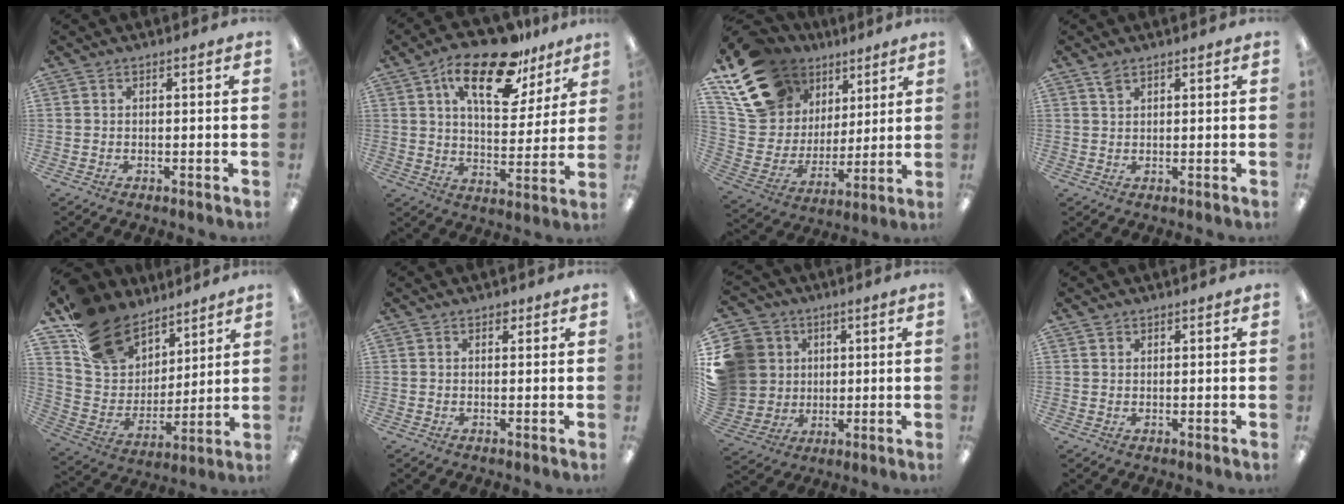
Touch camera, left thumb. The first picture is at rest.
{"total": 19.3, "force": [11.8, 8.4, 12.8], "torque": [-0.202, -0.050, 0.194]}
{"total": 18.8, "force": [12.1, 12.2, 7.6], "torque": [-0.161, -0.054, 0.232]}
{"total": 2.0, "force": [1.5, 1.1, 0.7], "torque": [-0.016, -0.002, 0.029]}
{"total": 18.9, "force": [13.4, 11.7, 6.3], "torque": [-0.138, -0.080, 0.258]}
{"total": 1.5, "force": [0.8, 1.0, 0.7], "torque": [-0.006, -0.001, 0.014]}
{"total": 15.2, "force": [3.3, 13.9, 5.3], "torque": [-0.132, 0.001, 0.079]}
{"total": 1.1, "force": [0.8, 0.8, 0.1], "torque": [-0.003, 0.002, 0.015]}